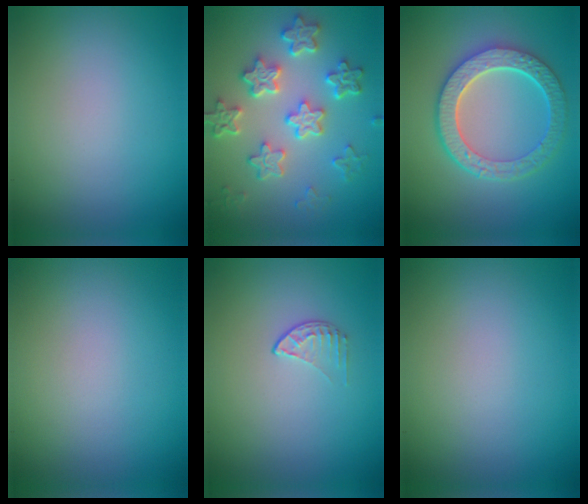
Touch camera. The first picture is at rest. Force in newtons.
{"total": 6.5, "press": 5.0, "slide": 4.2}
{"total": 6.4, "press": 5.0, "slide": 3.9}
{"total": 0.0}
{"total": 1.1, "press": 0.7, "slide": 0.9}
{"total": 0.0}